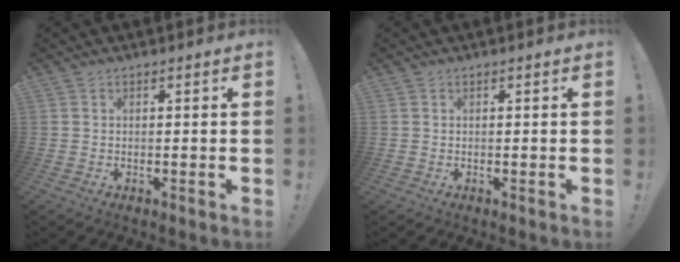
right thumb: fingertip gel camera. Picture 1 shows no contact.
{"total": 0.0}